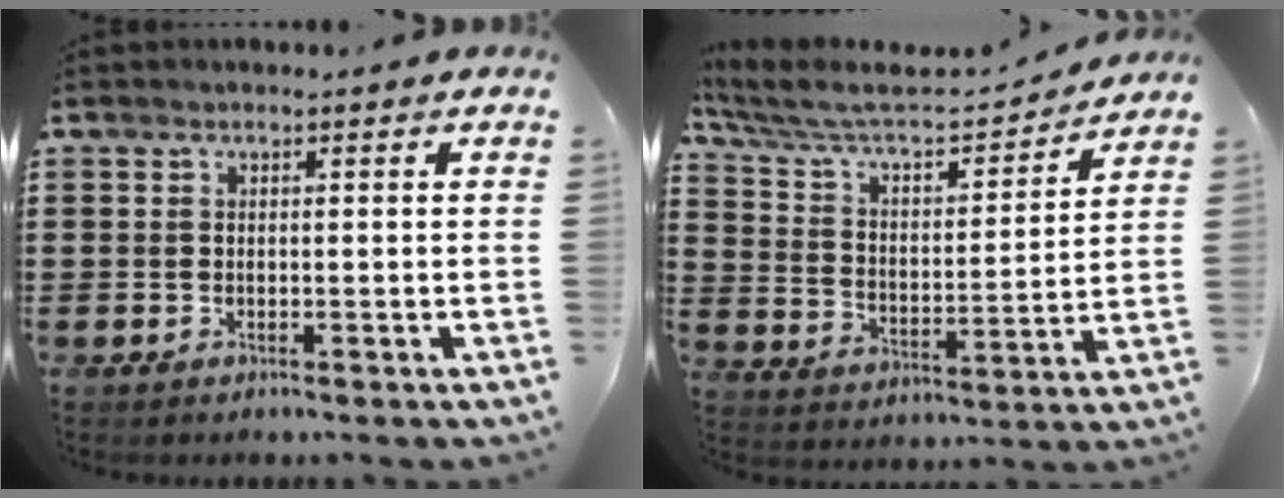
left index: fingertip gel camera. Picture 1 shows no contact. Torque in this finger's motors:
{"motor_torque": [2.14, 0.00, -0.28, -0.09]}